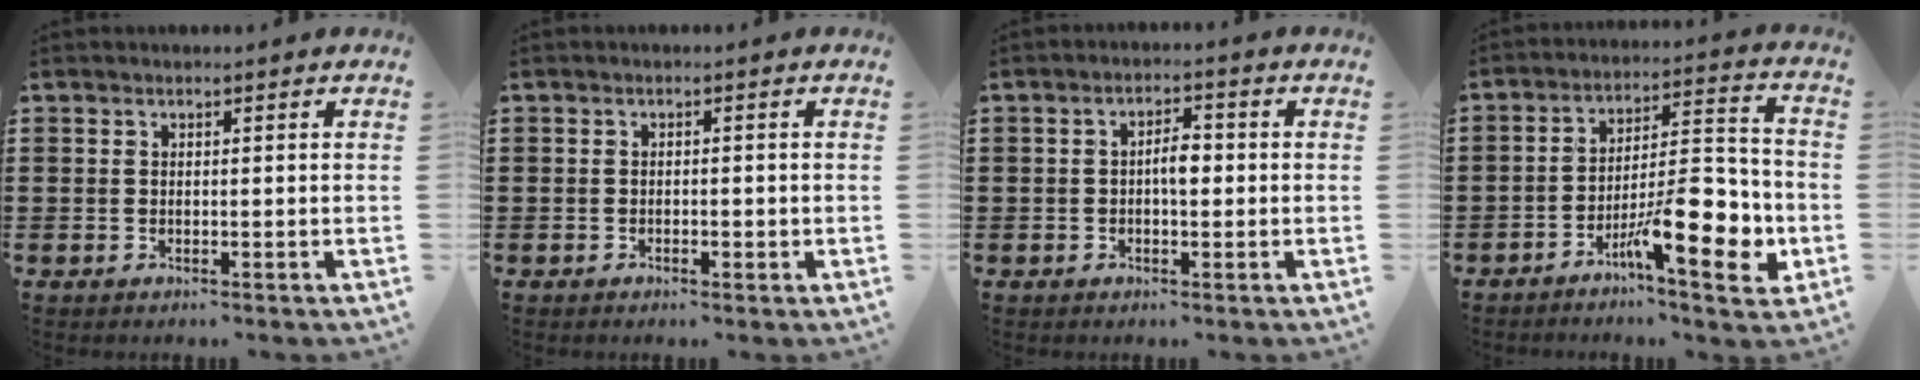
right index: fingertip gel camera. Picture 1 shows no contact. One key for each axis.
{"total": 1.0, "fx": -0.6, "fy": 0.4, "fz": 0.7, "tx": -0.015, "ty": -0.003, "tz": -0.011}
{"total": 3.2, "fx": -0.3, "fy": 1.3, "fz": 2.9, "tx": -0.054, "ty": 0.005, "tz": -0.006}
{"total": 13.3, "fx": -6.5, "fy": 3.9, "fz": 10.9, "tx": -0.170, "ty": 0.006, "tz": -0.113}